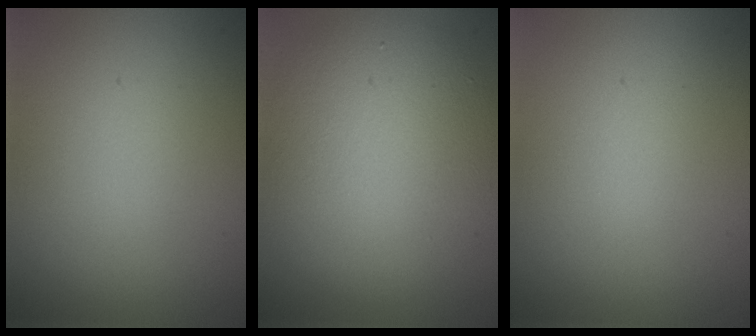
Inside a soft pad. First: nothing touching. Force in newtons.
{"total": 7.4, "press": 7.4, "slide": 0.8}
{"total": 0.0}